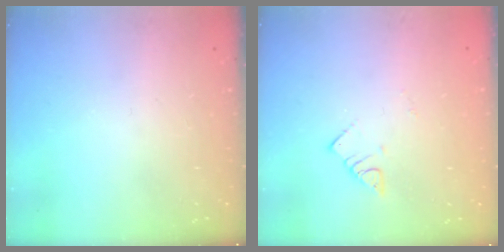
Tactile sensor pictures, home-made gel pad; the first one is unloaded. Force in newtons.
{"total": 2.4, "press": 2.4, "slide": 0.4}